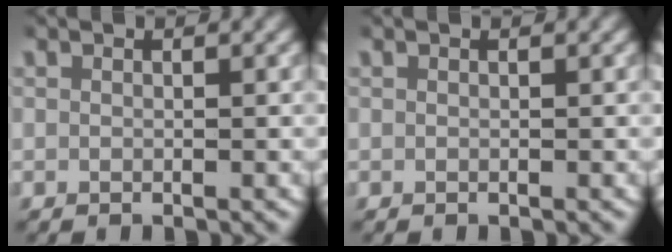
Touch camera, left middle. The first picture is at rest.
{"total": 0.0}